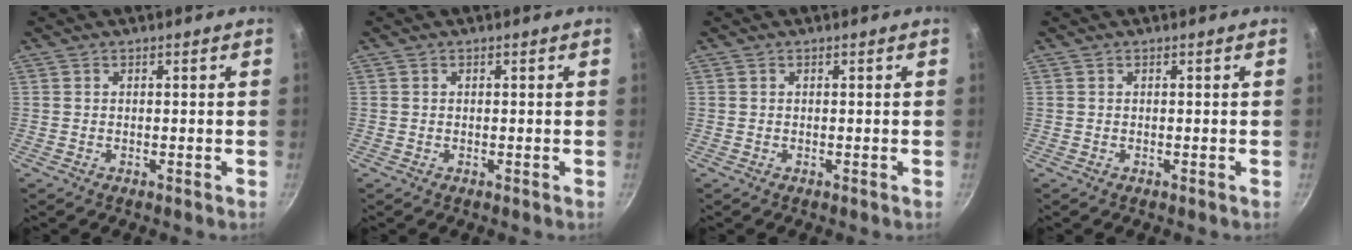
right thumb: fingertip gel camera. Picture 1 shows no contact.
{"total": 0.0}
{"total": 0.0}
{"total": 0.0}